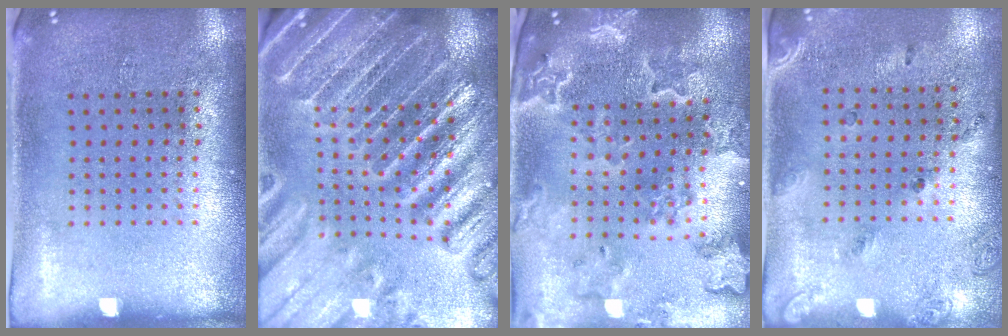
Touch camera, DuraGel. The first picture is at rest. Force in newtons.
{"total": 4.9, "press": 4.4, "slide": 2.1}
{"total": 2.4, "press": 2.3, "slide": 0.7}
{"total": 1.5, "press": 1.0, "slide": 1.1}